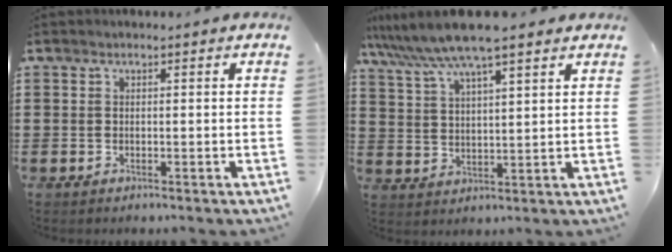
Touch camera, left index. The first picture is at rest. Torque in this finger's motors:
{"motor_torque": [1.11, -1.03, 1.05, 0.21]}